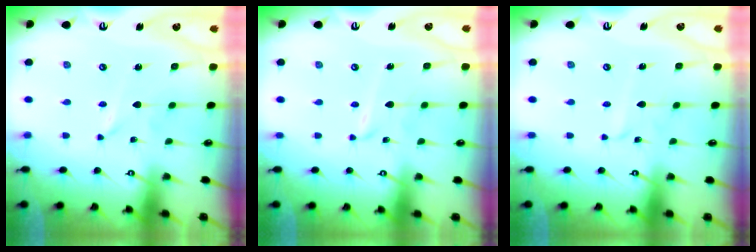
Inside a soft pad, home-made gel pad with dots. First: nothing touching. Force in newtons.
{"total": 2.3, "press": 2.3, "slide": 0.3}
{"total": 2.2, "press": 2.2, "slide": 0.2}